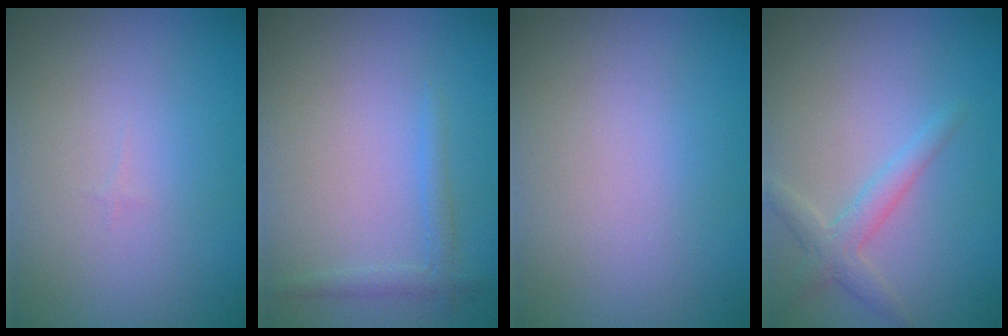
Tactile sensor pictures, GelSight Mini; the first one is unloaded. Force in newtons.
{"total": 1.3, "press": 1.3, "slide": 0.1}
{"total": 0.0}
{"total": 2.3, "press": 2.3, "slide": 0.1}